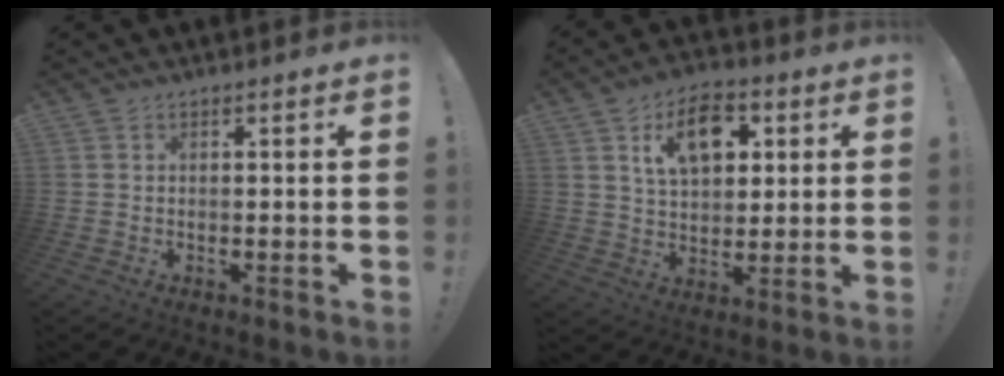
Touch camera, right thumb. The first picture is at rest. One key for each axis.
{"total": 13.3, "fx": 5.8, "fy": 8.7, "fz": 8.2, "tx": -0.113, "ty": -0.011, "tz": 0.103}